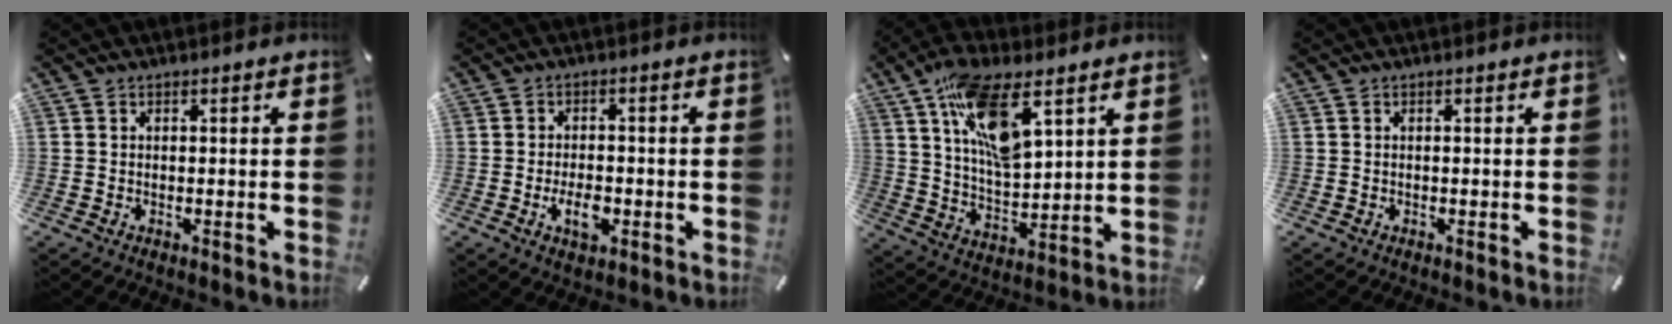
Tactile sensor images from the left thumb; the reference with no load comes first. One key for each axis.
{"total": 5.6, "fx": -1.8, "fy": 3.3, "fz": 4.1, "tx": -0.085, "ty": 0.003, "tz": -0.033}
{"total": 15.1, "fx": 8.6, "fy": 6.0, "fz": 10.8, "tx": -0.209, "ty": -0.026, "tz": 0.151}
{"total": 0.0}